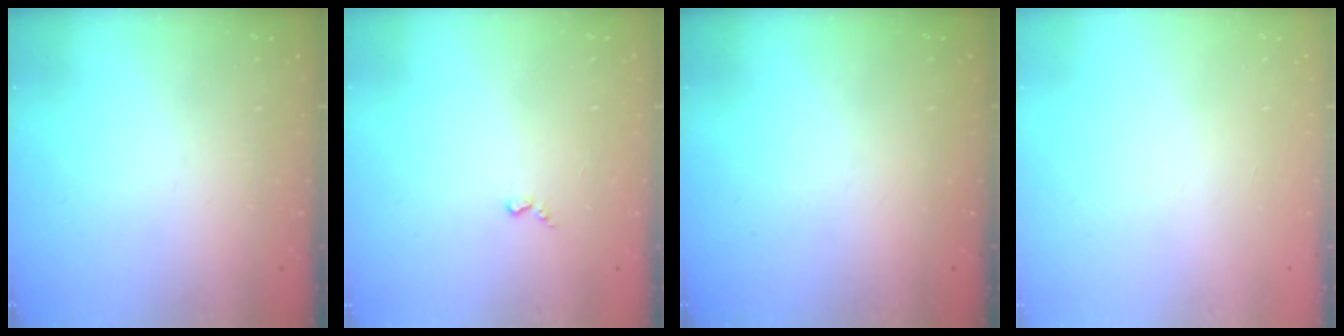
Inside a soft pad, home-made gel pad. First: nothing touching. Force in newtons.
{"total": 2.4, "press": 2.4, "slide": 0.4}
{"total": 0.0}
{"total": 0.0}